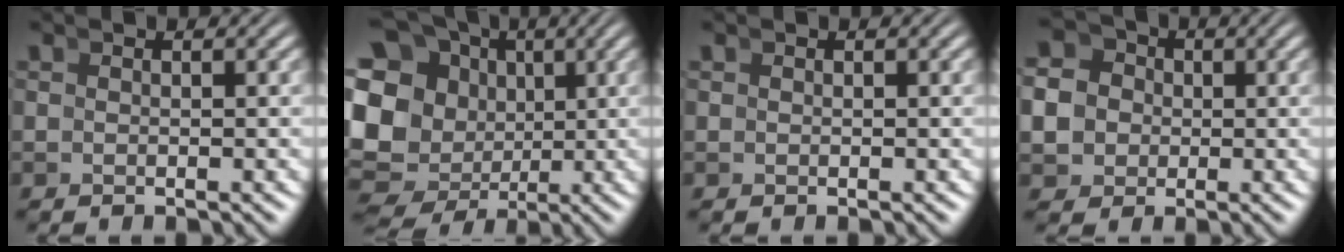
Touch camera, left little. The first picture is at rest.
{"total": 17.2, "force": [0.7, 14.5, 9.1], "torque": [-0.166, -0.019, -0.001]}
{"total": 0.0}
{"total": 8.7, "force": [0.7, 7.9, 3.7], "torque": [-0.086, -0.009, 0.003]}